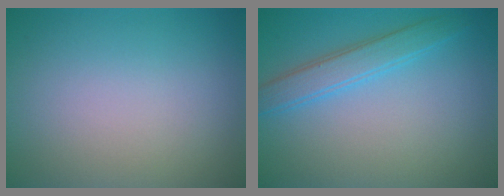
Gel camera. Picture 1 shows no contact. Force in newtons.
{"total": 2.9, "press": 2.9, "slide": 0.0}